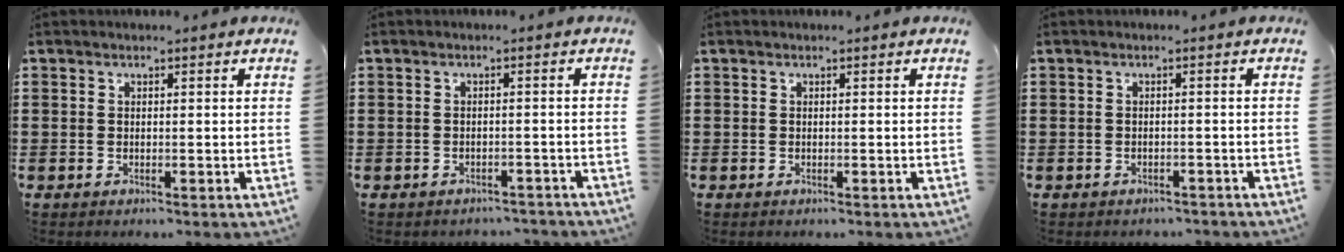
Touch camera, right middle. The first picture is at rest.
{"total": 1.3, "force": [-1.3, 0.3, 0.0], "torque": [-0.007, -0.001, -0.028]}
{"total": 0.0}
{"total": 0.9, "force": [-0.8, 0.2, 0.0], "torque": [-0.004, -0.001, -0.018]}